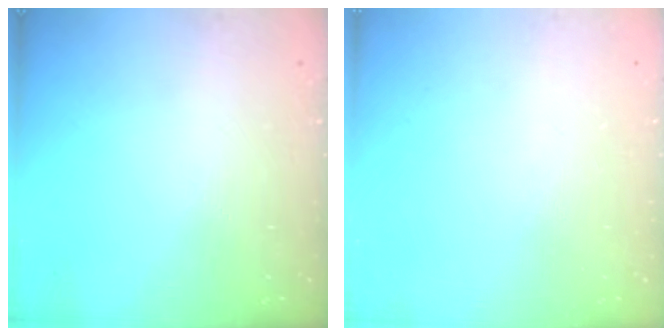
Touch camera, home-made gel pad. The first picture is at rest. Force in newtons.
{"total": 0.0}